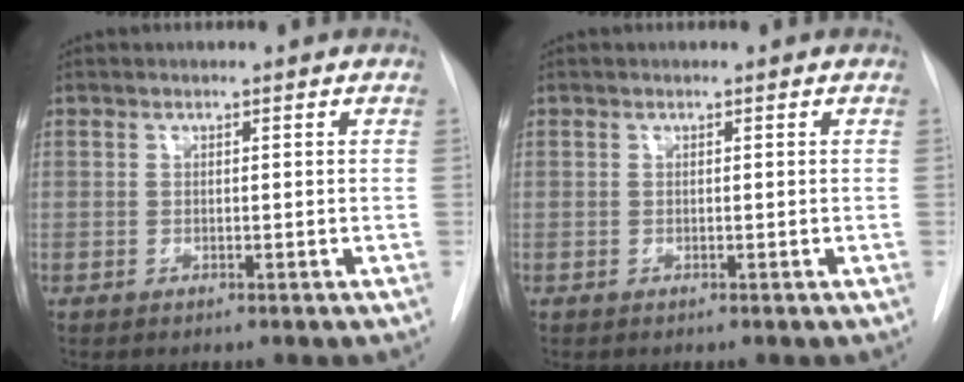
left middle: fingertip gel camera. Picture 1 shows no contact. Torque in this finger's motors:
{"motor_torque": [0.00, 0.00, 0.00, 0.00]}